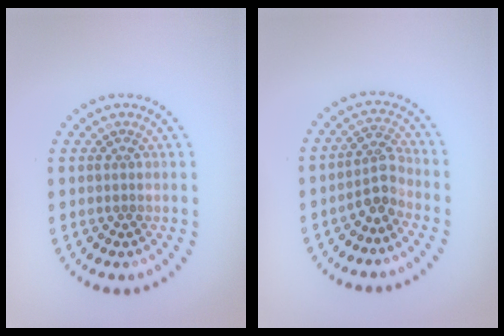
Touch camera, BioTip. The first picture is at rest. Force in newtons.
{"total": 2.6, "press": 2.0, "slide": 1.6}